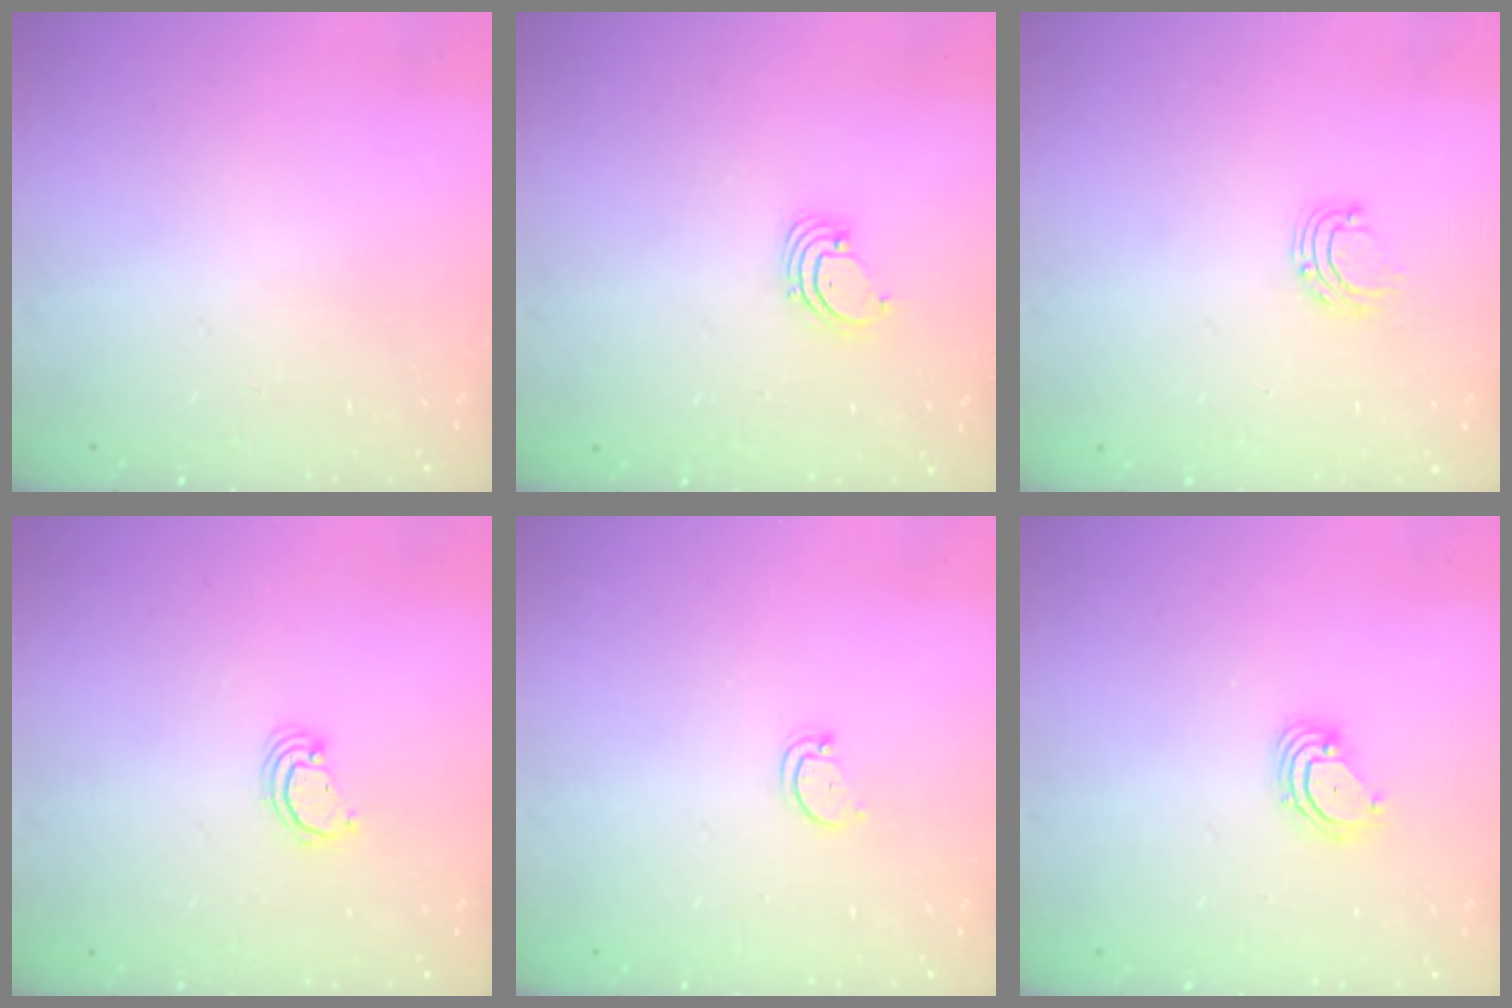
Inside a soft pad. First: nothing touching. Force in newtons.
{"total": 1.5, "press": 1.5, "slide": 0.1}
{"total": 5.1, "press": 5.1, "slide": 0.4}
{"total": 2.6, "press": 2.6, "slide": 0.2}
{"total": 2.6, "press": 2.5, "slide": 0.4}
{"total": 3.6, "press": 3.6, "slide": 0.3}